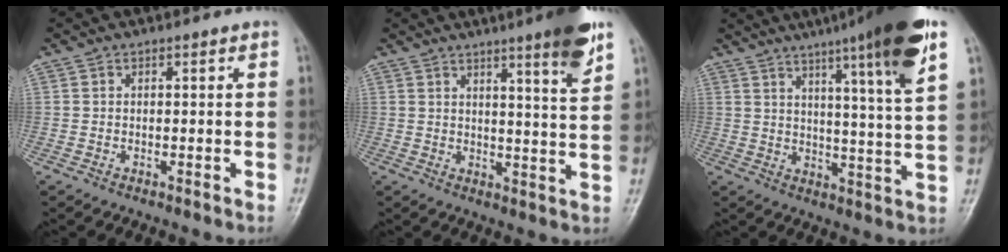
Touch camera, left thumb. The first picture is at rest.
{"total": 9.3, "force": [5.8, 0.5, 7.2], "torque": [-0.091, -0.035, 0.077]}
{"total": 18.8, "force": [11.1, 1.2, 15.1], "torque": [-0.212, -0.038, 0.146]}